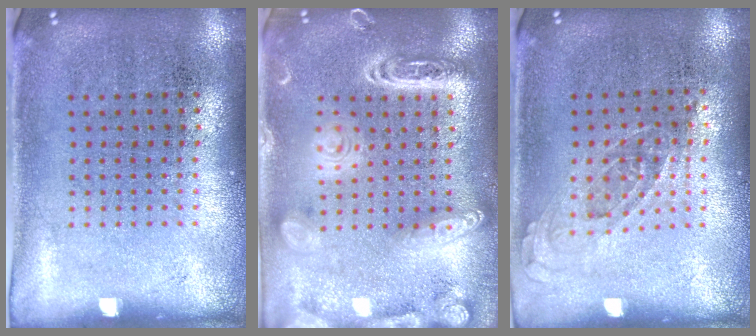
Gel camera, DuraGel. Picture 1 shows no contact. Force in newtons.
{"total": 4.0, "press": 4.0, "slide": 0.4}
{"total": 0.7, "press": 0.7, "slide": 0.3}